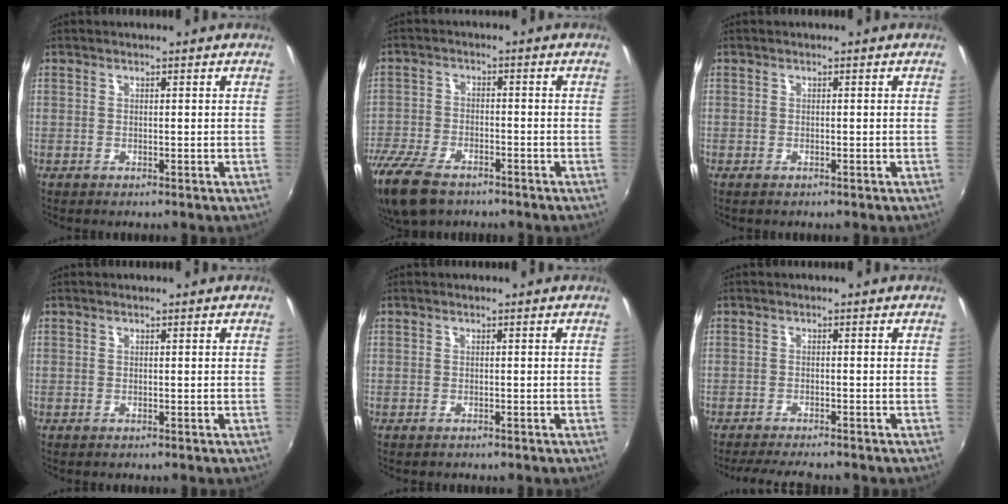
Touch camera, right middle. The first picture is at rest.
{"total": 13.5, "force": [-9.7, 6.3, 7.0], "torque": [-0.183, -0.041, -0.181]}
{"total": 0.7, "force": [-0.5, 0.3, 0.3], "torque": [-0.006, -0.005, -0.010]}
{"total": 0.0}
{"total": 0.7, "force": [-0.5, 0.4, 0.0], "torque": [-0.003, -0.003, -0.009]}
{"total": 7.3, "force": [-6.4, 0.9, 3.3], "torque": [-0.074, -0.017, -0.102]}